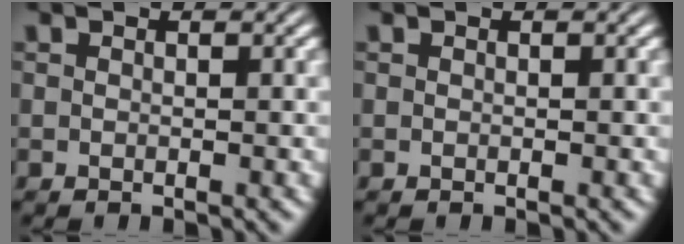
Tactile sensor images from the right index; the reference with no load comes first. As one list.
[{"total": 0.0}]